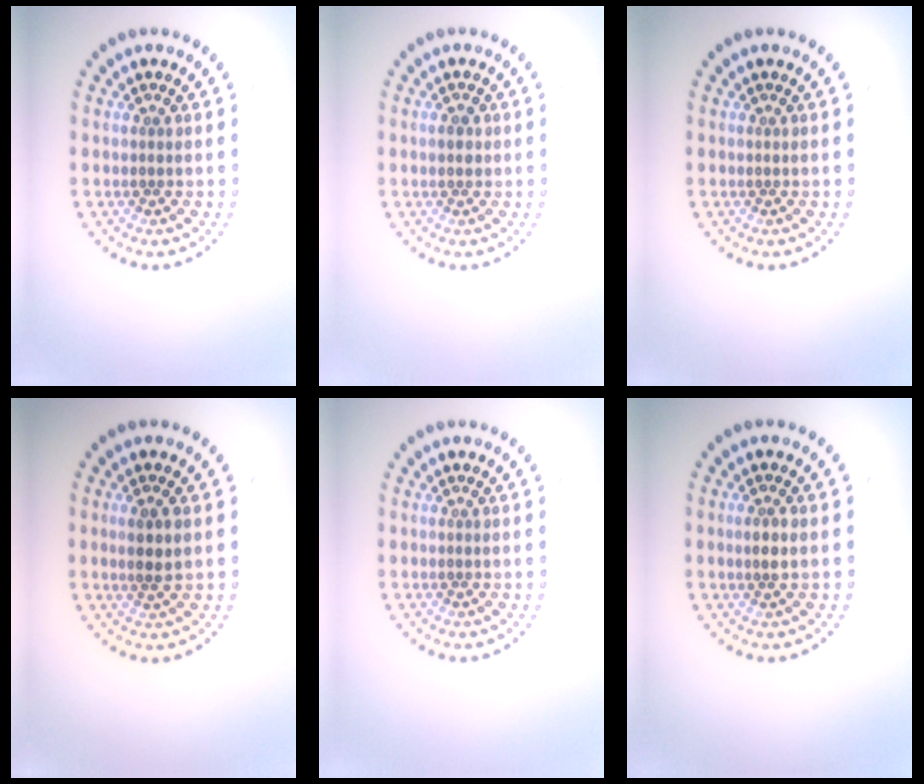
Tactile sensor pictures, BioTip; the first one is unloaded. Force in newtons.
{"total": 1.1, "press": 1.1, "slide": 0.2}
{"total": 0.0}
{"total": 2.0, "press": 1.8, "slide": 0.9}
{"total": 0.0}
{"total": 1.4, "press": 1.2, "slide": 0.7}